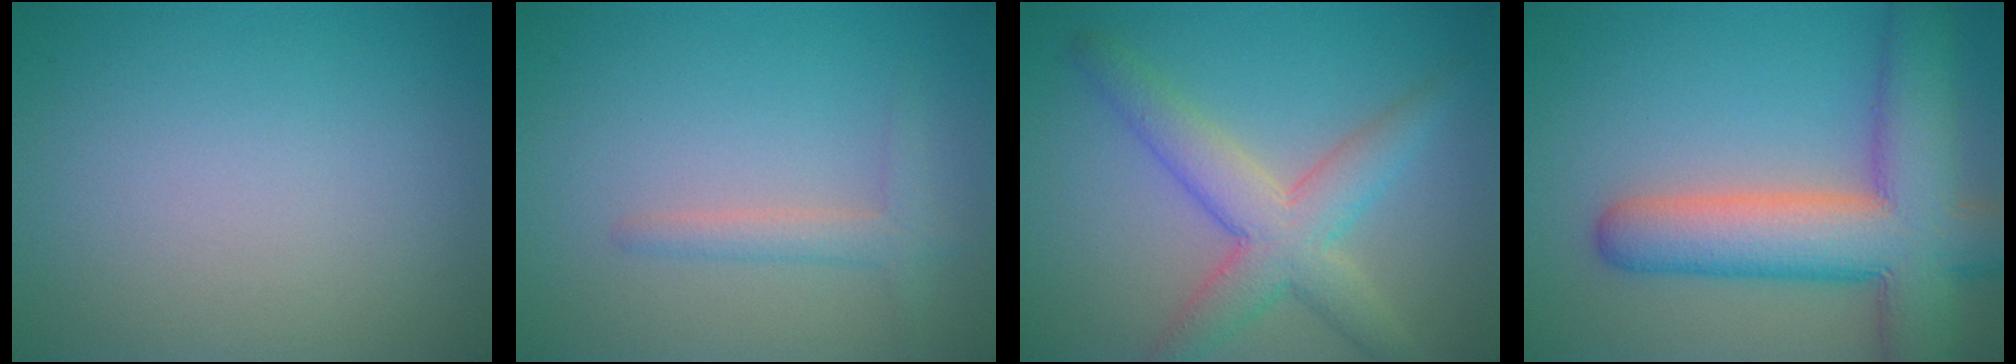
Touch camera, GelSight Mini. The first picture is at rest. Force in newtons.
{"total": 1.9, "press": 1.9, "slide": 0.2}
{"total": 5.4, "press": 5.4, "slide": 0.3}
{"total": 10.6, "press": 10.6, "slide": 0.6}